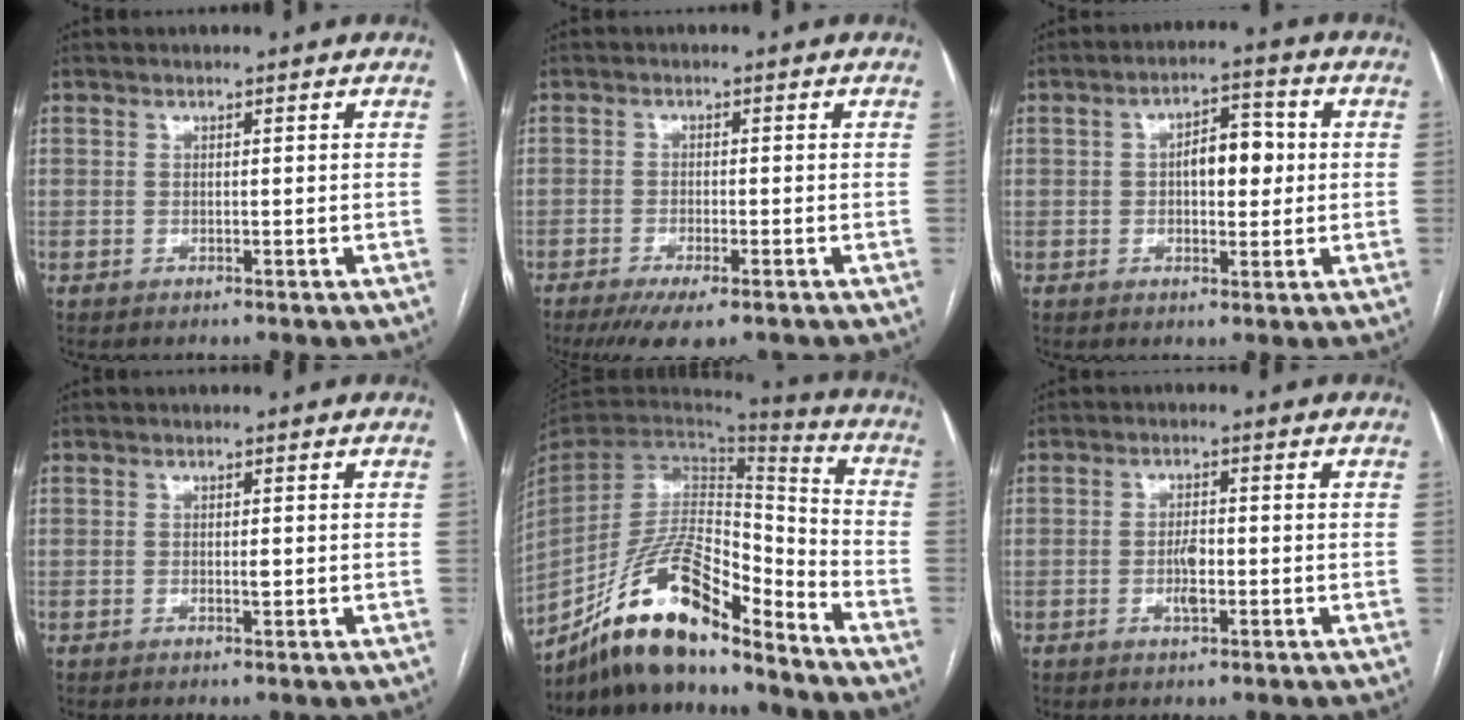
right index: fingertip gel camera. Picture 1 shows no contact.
{"total": 6.2, "force": [-4.2, 1.3, 4.3], "torque": [-0.067, -0.013, -0.064]}
{"total": 6.3, "force": [0.4, 3.0, 5.5], "torque": [-0.084, 0.019, 0.006]}
{"total": 1.1, "force": [-0.1, 0.2, 1.0], "torque": [-0.018, -0.002, -0.001]}
{"total": 16.9, "force": [-13.1, 4.0, 10.0], "torque": [-0.186, 0.023, -0.236]}
{"total": 3.1, "force": [-0.8, 1.0, 2.8], "torque": [-0.055, 0.001, -0.012]}